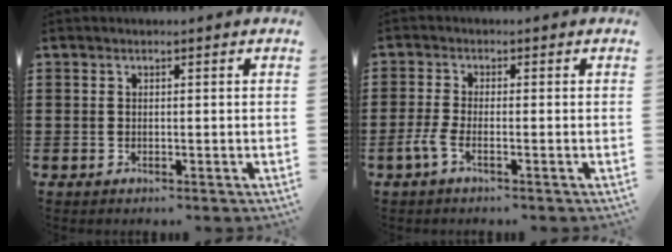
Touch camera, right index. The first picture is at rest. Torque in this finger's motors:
{"motor_torque": [0.46, -0.31, 0.06, 0.05]}